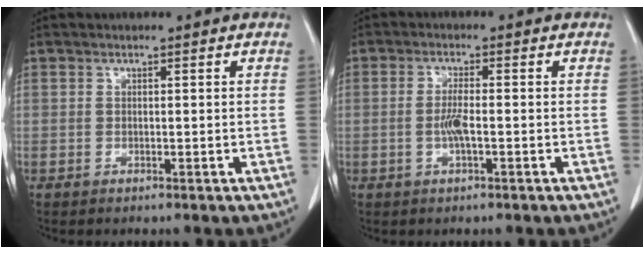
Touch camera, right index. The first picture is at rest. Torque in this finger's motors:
{"motor_torque": [0.66, -0.35, 0.31, 0.08]}